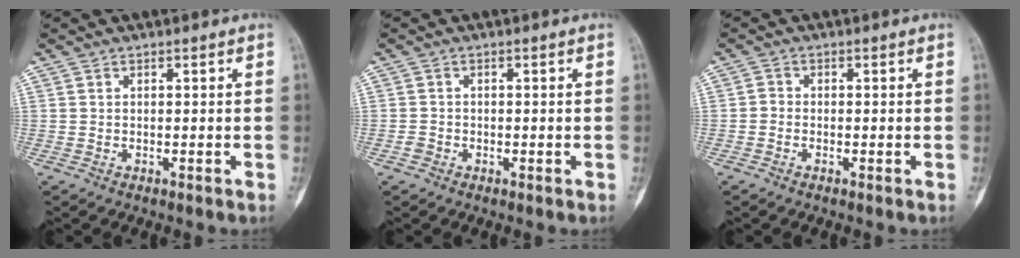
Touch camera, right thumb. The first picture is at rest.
{"total": 1.1, "force": [-0.6, 0.9, 0.1], "torque": [0.005, 0.004, -0.016]}
{"total": 1.0, "force": [-0.4, 0.8, 0.4], "torque": [-0.003, 0.003, -0.015]}